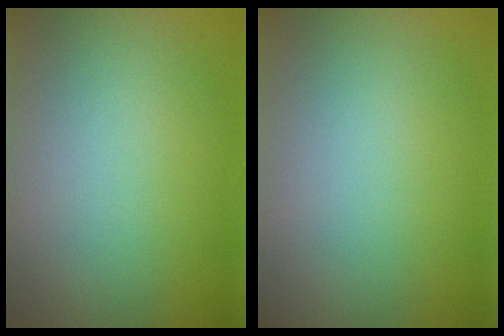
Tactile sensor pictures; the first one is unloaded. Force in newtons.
{"total": 0.0}